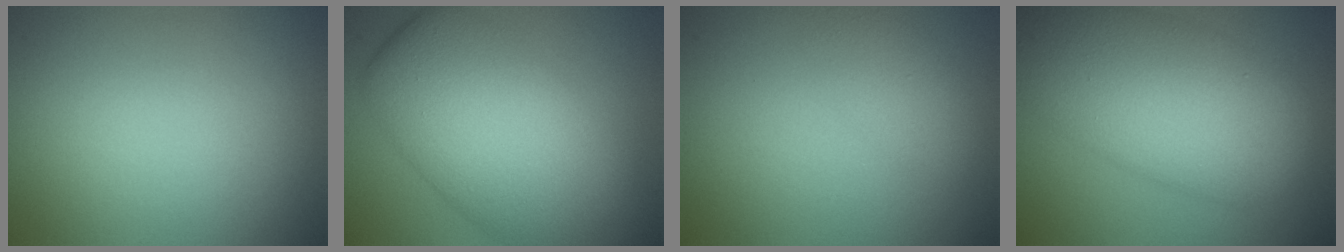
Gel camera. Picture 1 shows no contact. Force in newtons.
{"total": 10.8, "press": 10.8, "slide": 0.4}
{"total": 1.7, "press": 1.7, "slide": 0.0}
{"total": 9.4, "press": 9.3, "slide": 0.3}